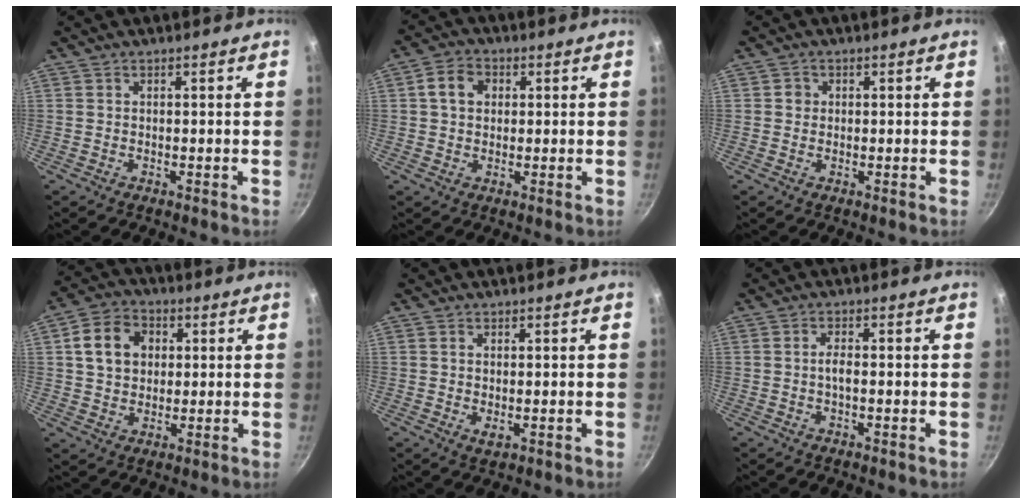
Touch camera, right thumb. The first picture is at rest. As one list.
[{"total": 5.5, "force": [1.1, 4.3, 3.1], "torque": [-0.039, 0.011, 0.012]}, {"total": 1.5, "force": [0.1, 1.5, 0.4], "torque": [0.000, 0.003, -0.001]}, {"total": 9.6, "force": [2.2, 7.7, 5.4], "torque": [-0.076, 0.012, 0.029]}, {"total": 1.5, "force": [0.2, 0.8, 1.3], "torque": [-0.022, -0.007, 0.005]}, {"total": 1.8, "force": [-0.3, 0.5, 1.7], "torque": [-0.041, 0.005, -0.007]}]